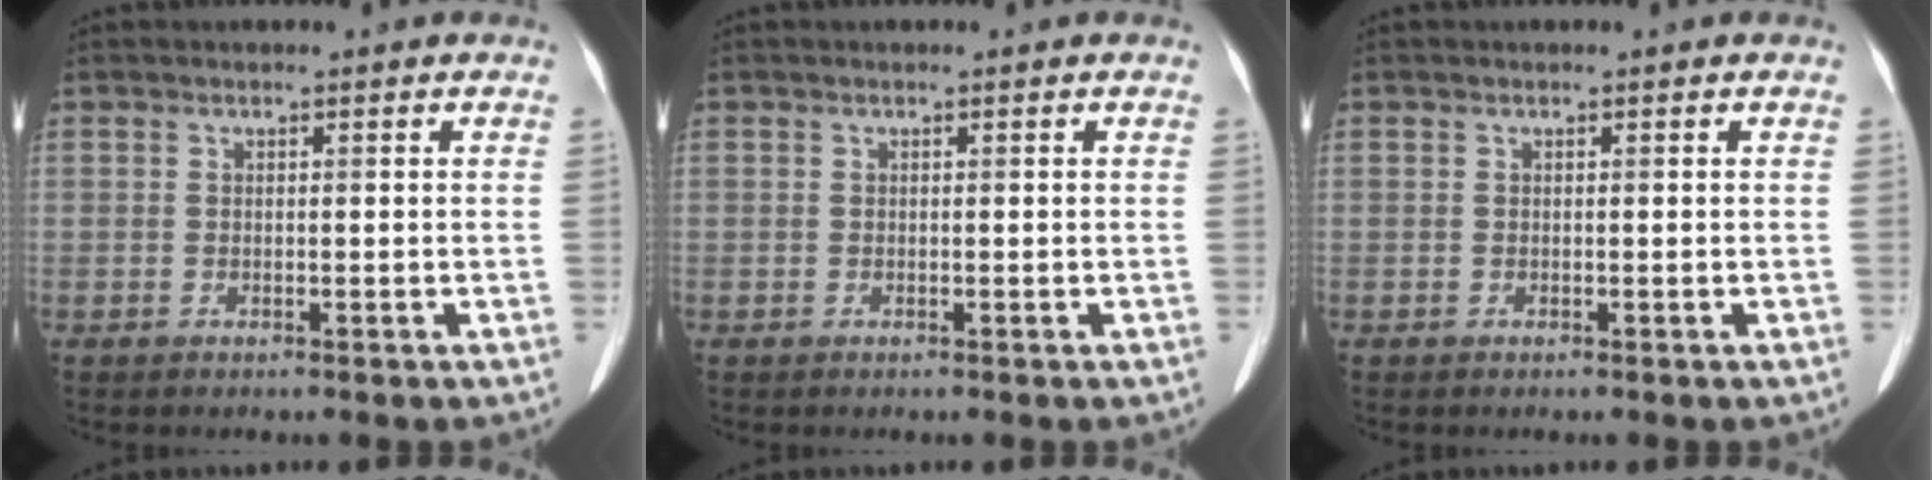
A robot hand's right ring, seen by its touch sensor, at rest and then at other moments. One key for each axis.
{"total": 0.0}
{"total": 0.0}